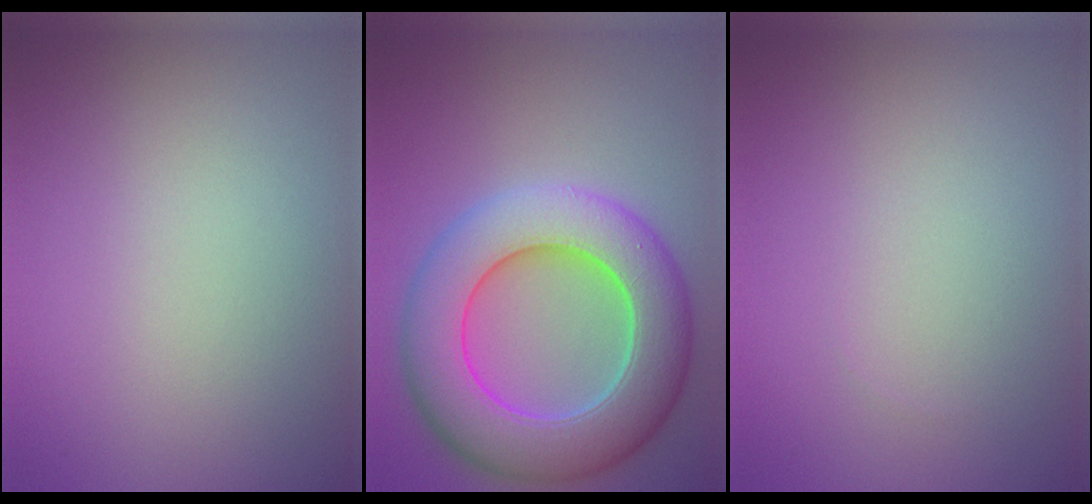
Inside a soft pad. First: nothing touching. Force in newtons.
{"total": 10.6, "press": 10.6, "slide": 0.2}
{"total": 0.0}